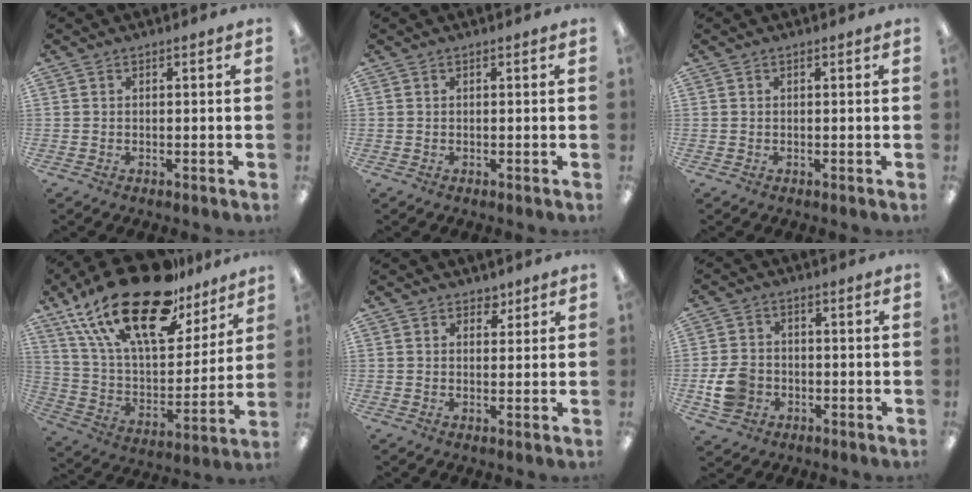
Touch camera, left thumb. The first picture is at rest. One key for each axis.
{"total": 0.0}
{"total": 0.0}
{"total": 27.4, "fx": 18.1, "fy": 11.5, "fz": 17.0, "tx": -0.306, "ty": -0.104, "tz": 0.310}
{"total": 2.8, "fx": 2.1, "fy": 1.7, "fz": 0.6, "tx": 0.000, "ty": -0.008, "tz": 0.036}
{"total": 7.5, "fx": -2.2, "fy": 6.2, "fz": 3.7, "tx": -0.079, "ty": 0.012, "tz": -0.038}